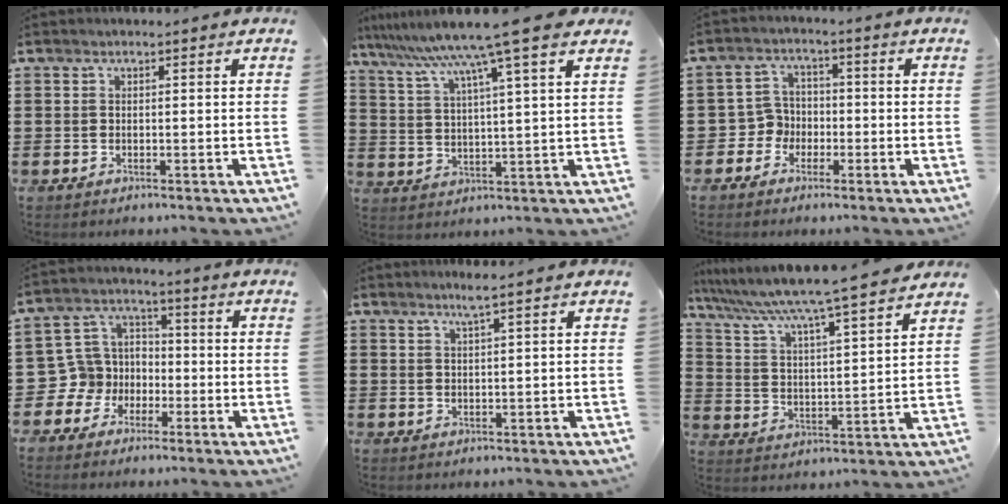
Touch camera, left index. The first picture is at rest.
{"total": 10.7, "force": [8.3, -0.7, 6.7], "torque": [-0.159, -0.038, 0.134]}
{"total": 4.1, "force": [-1.9, 3.5, 0.8], "torque": [-0.044, 0.003, -0.045]}
{"total": 7.2, "force": [-2.1, 6.7, 1.5], "torque": [-0.077, 0.001, -0.044]}
{"total": 2.6, "force": [1.8, -0.3, 1.9], "torque": [-0.038, -0.001, 0.031]}
{"total": 6.0, "force": [5.4, -1.0, 2.5], "torque": [-0.074, -0.050, 0.082]}